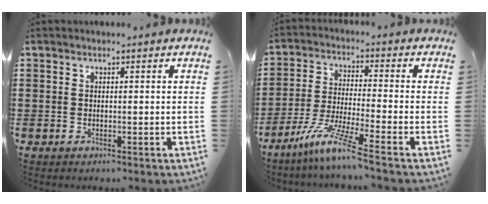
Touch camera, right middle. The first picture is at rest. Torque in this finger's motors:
{"motor_torque": [1.57, -0.57, 0.30, 0.11]}